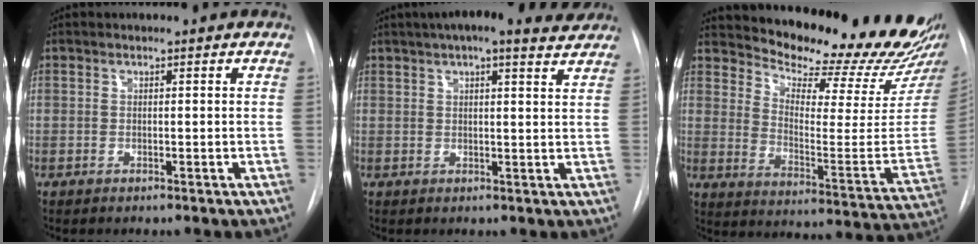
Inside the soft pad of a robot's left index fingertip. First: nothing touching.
{"total": 10.7, "force": [8.8, 2.4, 5.7], "torque": [-0.084, 0.022, 0.105]}
{"total": 21.5, "force": [20.2, 1.7, 7.0], "torque": [-0.109, -0.121, 0.256]}